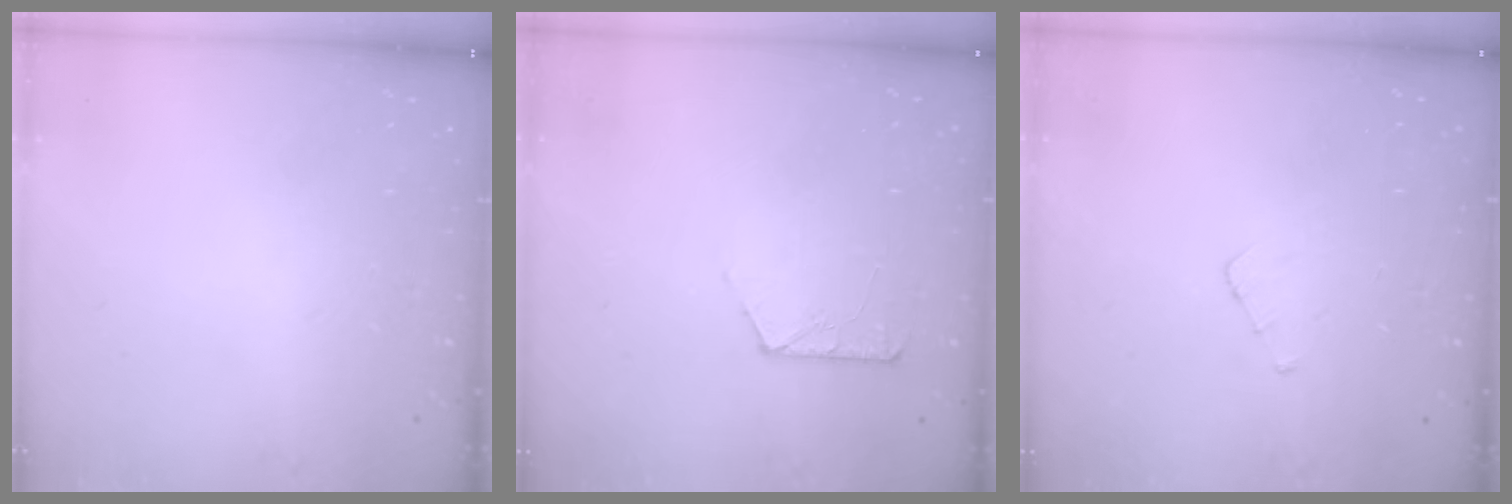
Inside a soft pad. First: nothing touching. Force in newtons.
{"total": 6.6, "press": 6.5, "slide": 0.8}
{"total": 2.9, "press": 2.9, "slide": 0.2}